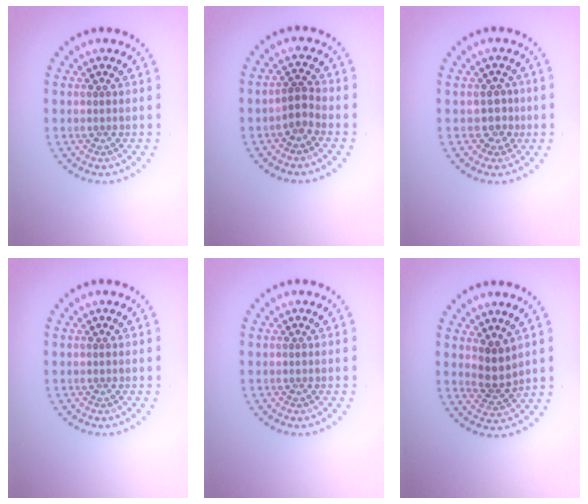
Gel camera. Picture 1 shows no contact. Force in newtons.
{"total": 1.7, "press": 1.3, "slide": 1.1}
{"total": 1.9, "press": 1.4, "slide": 1.2}
{"total": 0.0}
{"total": 0.0}
{"total": 2.6, "press": 2.1, "slide": 1.5}